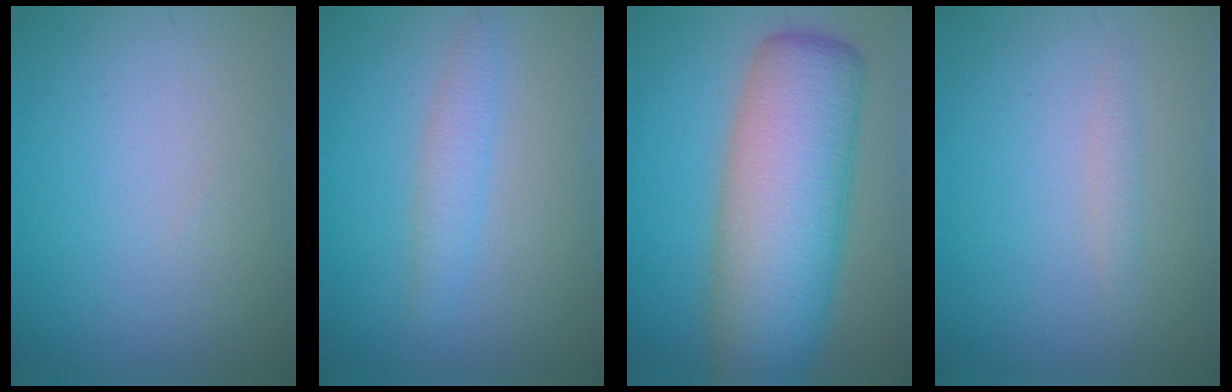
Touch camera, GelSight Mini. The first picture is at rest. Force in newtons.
{"total": 1.9, "press": 1.9, "slide": 0.0}
{"total": 11.5, "press": 11.5, "slide": 0.5}
{"total": 0.8, "press": 0.8, "slide": 0.1}